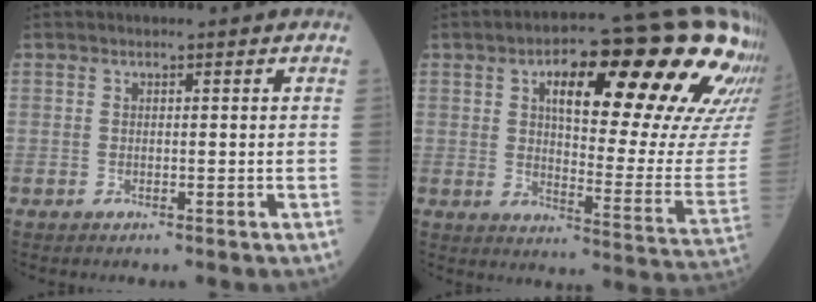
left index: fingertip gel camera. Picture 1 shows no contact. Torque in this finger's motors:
{"motor_torque": [1.43, -0.71, 1.06, 0.20]}